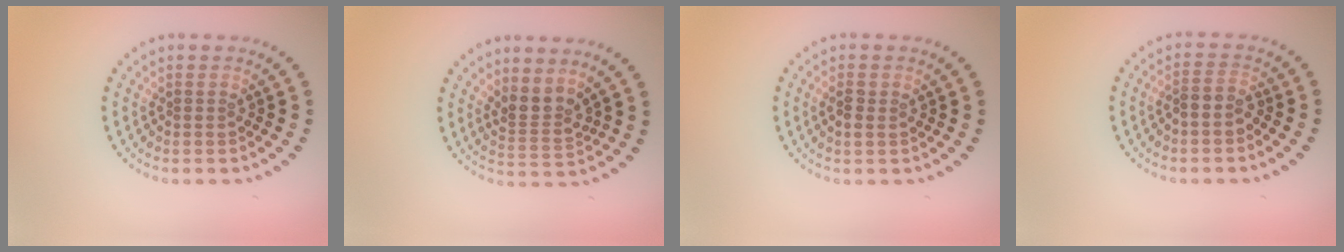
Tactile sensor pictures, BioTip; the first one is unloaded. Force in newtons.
{"total": 2.5, "press": 1.8, "slide": 1.8}
{"total": 1.5, "press": 1.5, "slide": 0.3}
{"total": 1.4, "press": 1.1, "slide": 0.8}